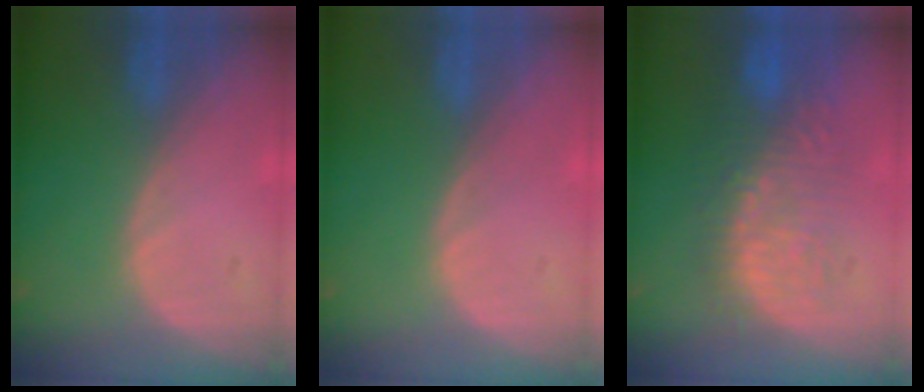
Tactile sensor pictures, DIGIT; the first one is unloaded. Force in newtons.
{"total": 0.0}
{"total": 9.4, "press": 9.0, "slide": 2.7}